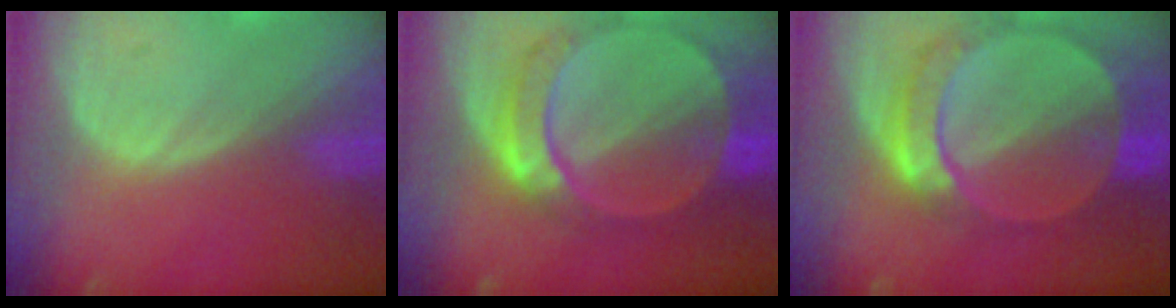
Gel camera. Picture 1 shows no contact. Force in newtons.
{"total": 9.5, "press": 8.3, "slide": 4.6}
{"total": 9.7, "press": 8.3, "slide": 5.0}